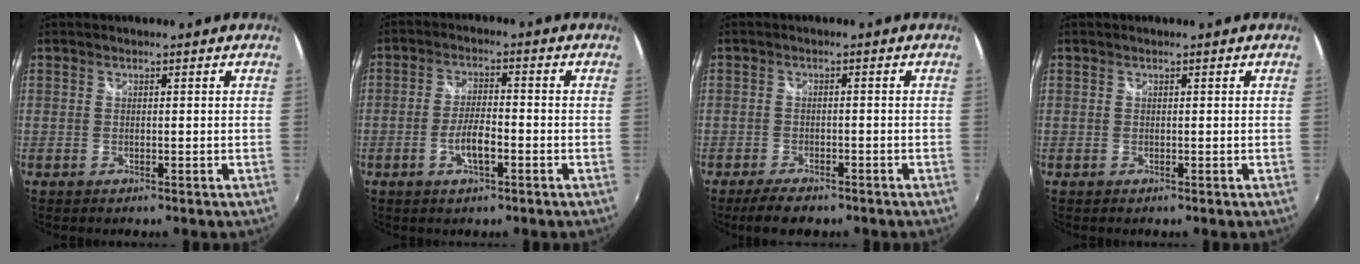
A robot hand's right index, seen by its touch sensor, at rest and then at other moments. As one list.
[{"total": 5.4, "force": [-2.2, 1.4, 4.7], "torque": [-0.094, 0.000, -0.040]}, {"total": 5.2, "force": [-4.1, 1.9, 2.6], "torque": [-0.063, -0.008, -0.069]}, {"total": 0.0}]